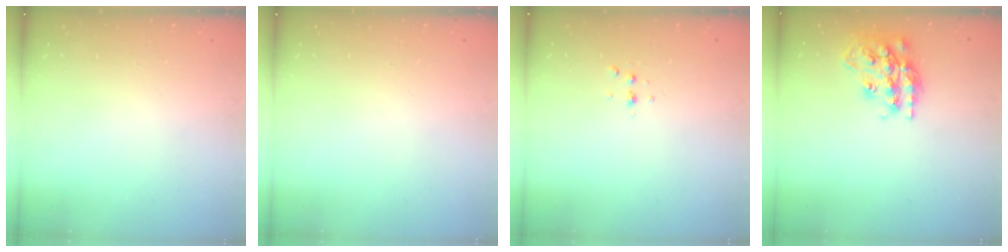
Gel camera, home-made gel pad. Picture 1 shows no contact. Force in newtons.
{"total": 0.0}
{"total": 3.1, "press": 3.0, "slide": 0.9}
{"total": 19.3, "press": 19.3, "slide": 1.4}